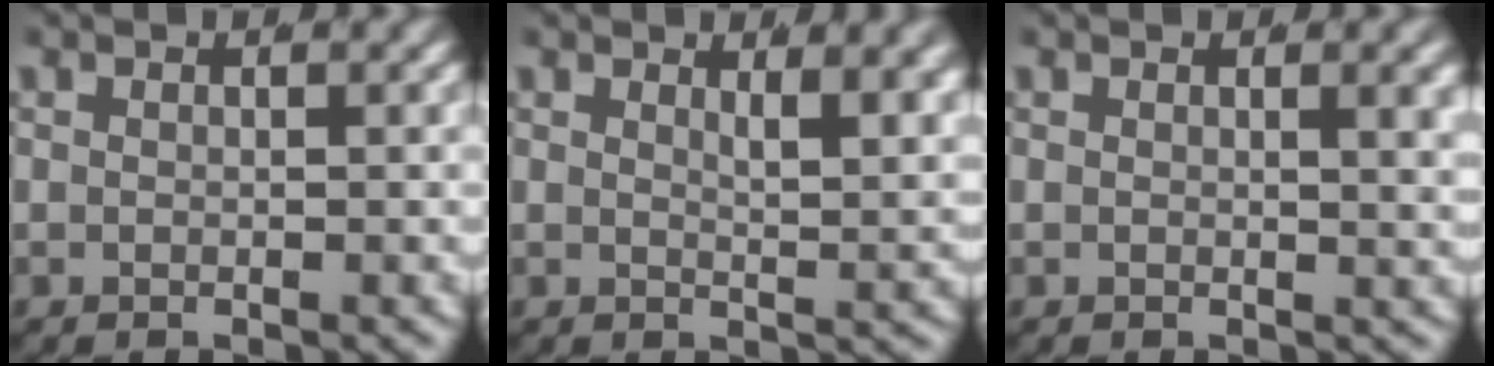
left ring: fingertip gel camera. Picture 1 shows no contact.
{"total": 2.8, "force": [1.8, -0.2, 2.1], "torque": [-0.025, -0.018, 0.034]}
{"total": 1.3, "force": [0.5, -0.3, 1.1], "torque": [-0.012, -0.002, 0.008]}